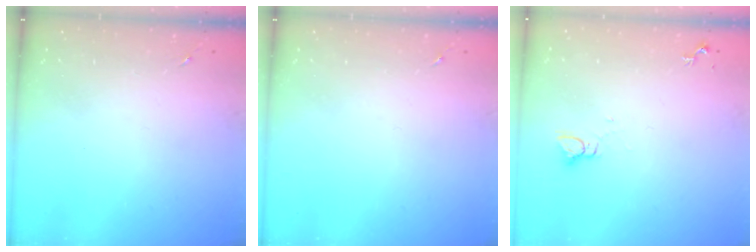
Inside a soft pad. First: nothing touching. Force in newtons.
{"total": 0.0}
{"total": 2.2, "press": 2.2, "slide": 0.1}